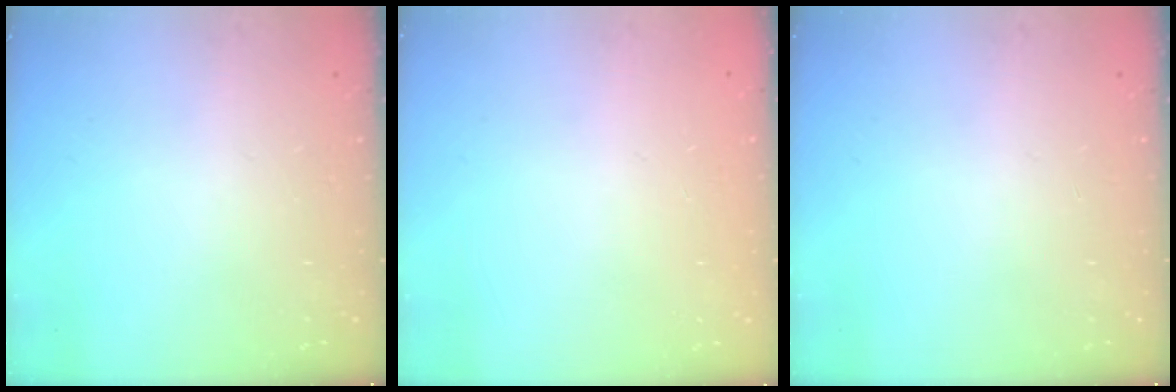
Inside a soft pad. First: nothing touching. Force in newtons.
{"total": 0.0}
{"total": 0.0}